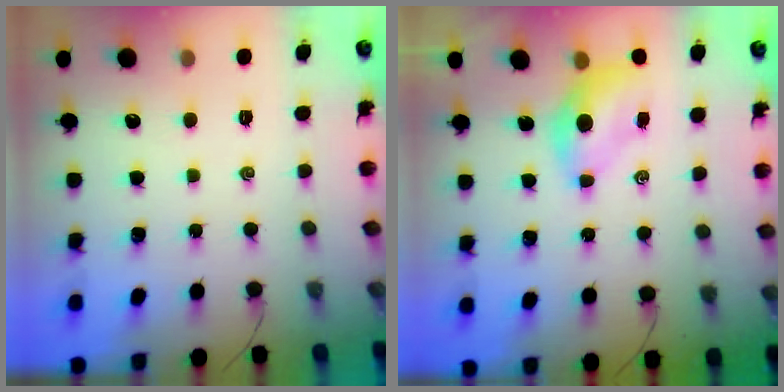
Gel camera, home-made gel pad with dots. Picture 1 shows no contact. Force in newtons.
{"total": 5.7, "press": 5.6, "slide": 0.9}